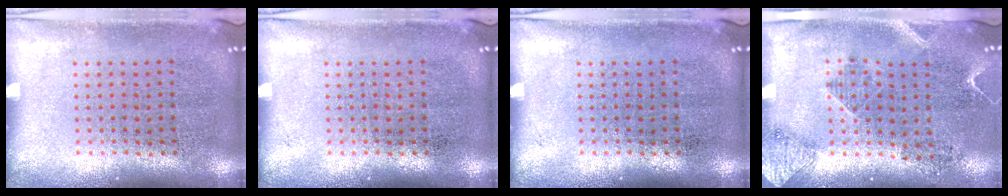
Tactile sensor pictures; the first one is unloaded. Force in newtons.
{"total": 0.0}
{"total": 0.0}
{"total": 2.0, "press": 1.7, "slide": 1.1}